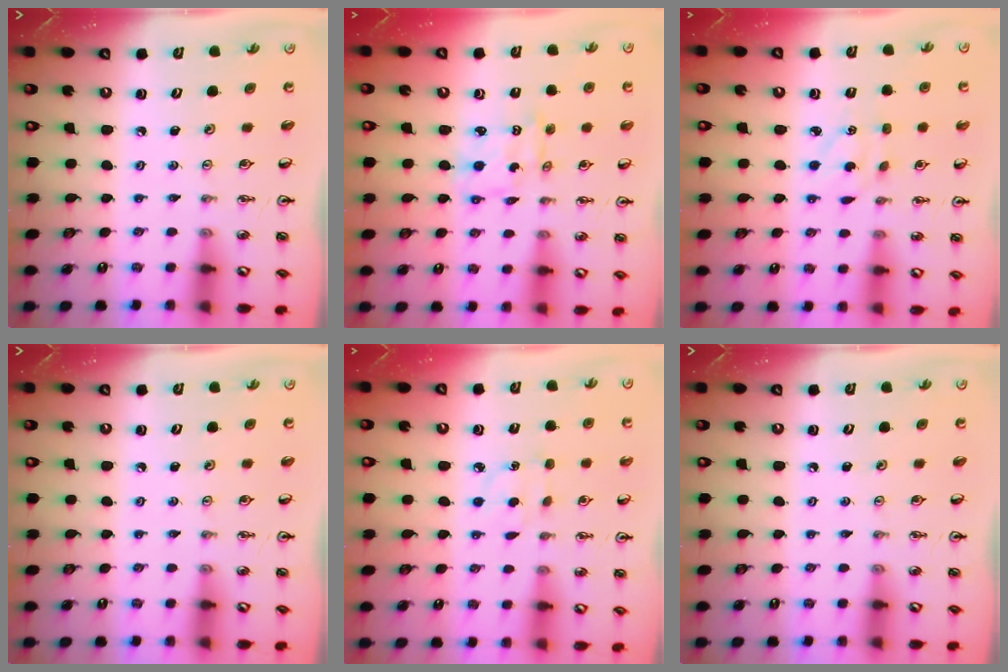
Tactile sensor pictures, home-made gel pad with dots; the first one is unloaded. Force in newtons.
{"total": 2.7, "press": 2.7, "slide": 0.2}
{"total": 4.2, "press": 4.1, "slide": 0.9}
{"total": 0.0}
{"total": 4.9, "press": 4.9, "slide": 0.5}
{"total": 0.0}